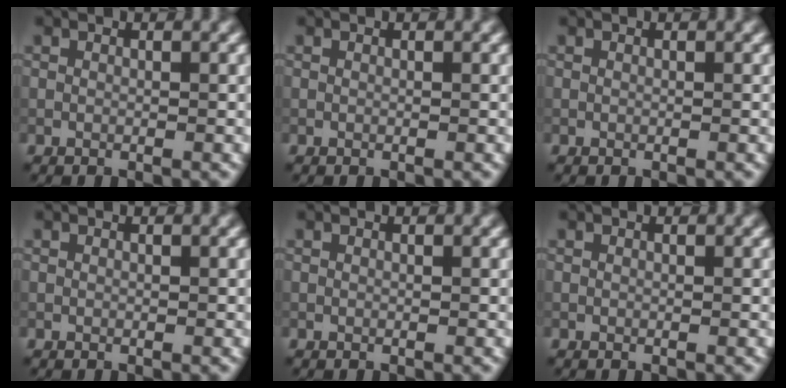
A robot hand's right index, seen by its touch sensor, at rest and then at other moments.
{"total": 0.0}
{"total": 0.0}
{"total": 0.0}
{"total": 0.0}
{"total": 0.0}